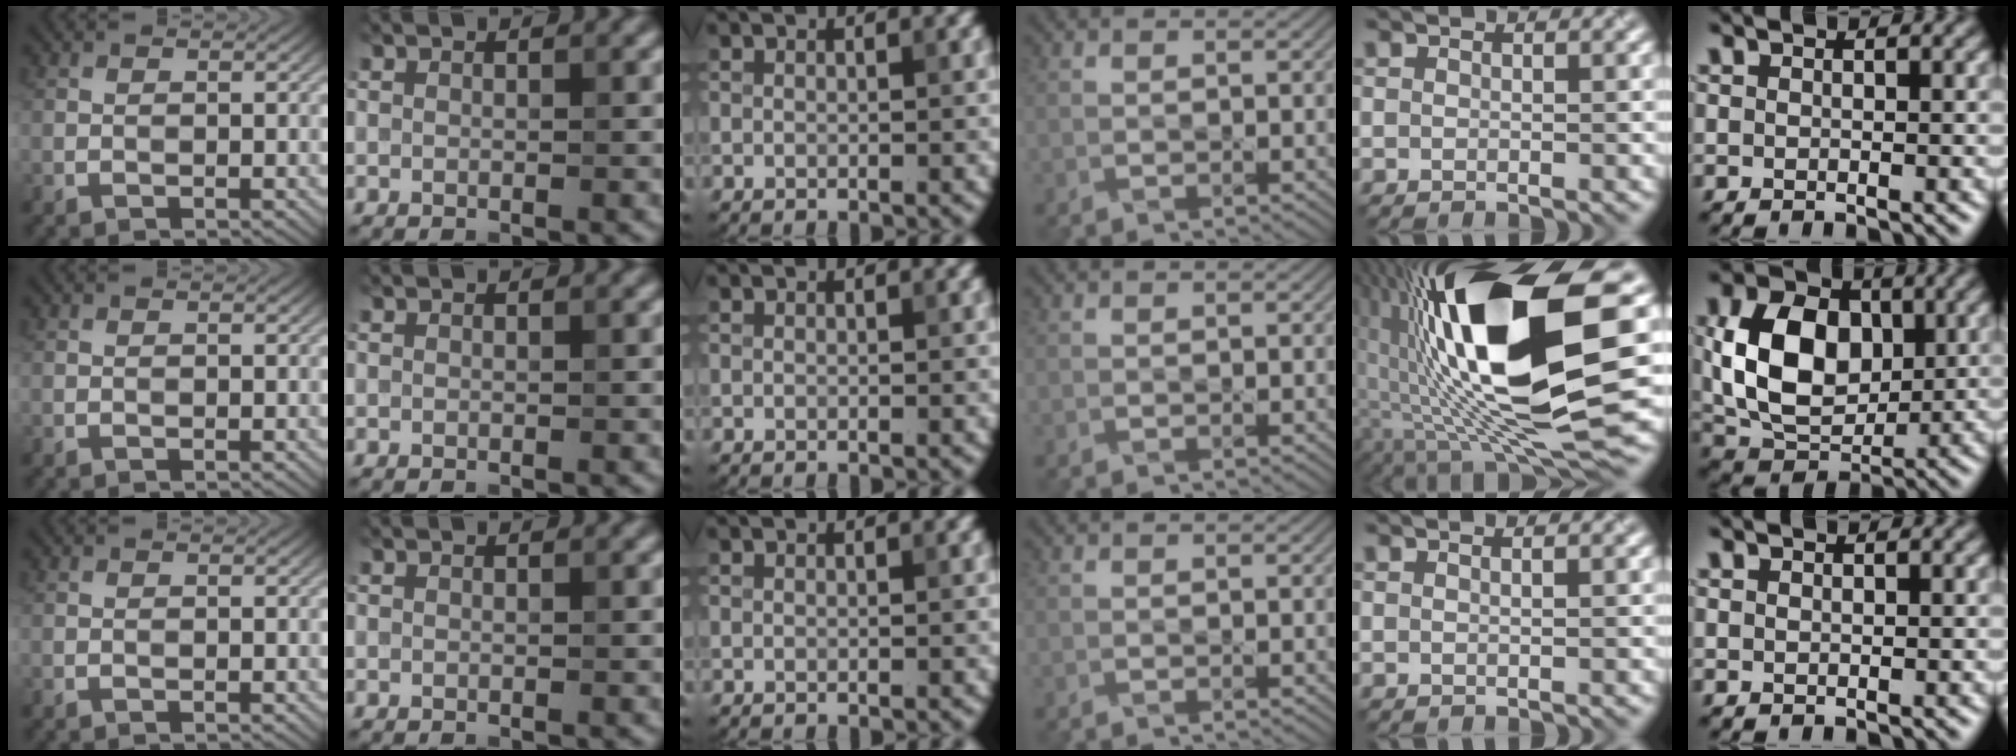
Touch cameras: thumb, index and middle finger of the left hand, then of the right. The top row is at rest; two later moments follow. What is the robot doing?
{"motion": "dispense", "object": "toothpaste"}